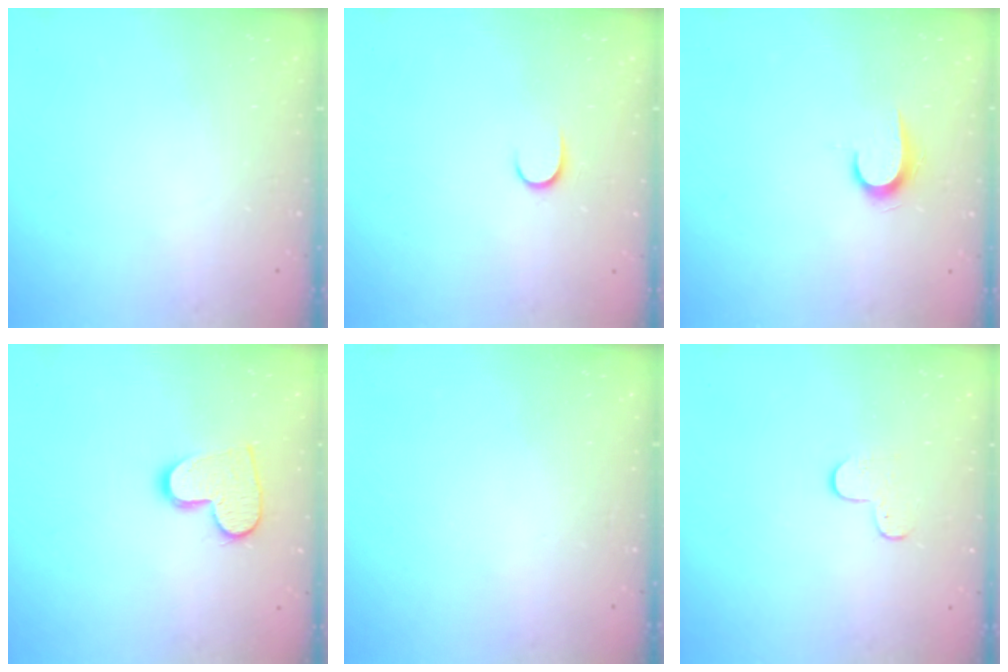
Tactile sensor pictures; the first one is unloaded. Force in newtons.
{"total": 5.3, "press": 5.3, "slide": 0.5}
{"total": 6.6, "press": 6.6, "slide": 0.7}
{"total": 12.0, "press": 11.9, "slide": 0.8}
{"total": 0.0}
{"total": 5.5, "press": 5.5, "slide": 0.5}